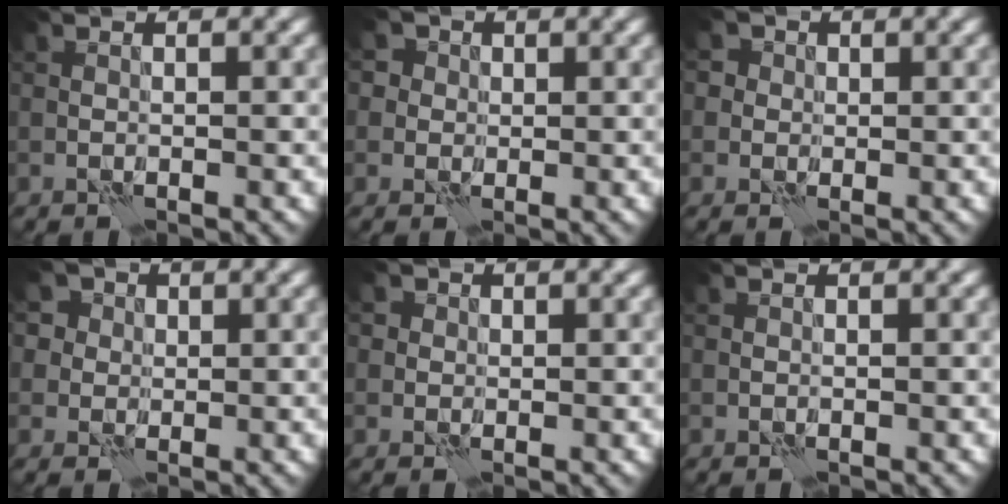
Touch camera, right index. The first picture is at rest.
{"total": 4.0, "force": [1.8, 3.3, 1.3], "torque": [-0.012, 0.016, 0.007]}
{"total": 3.3, "force": [1.3, 2.8, 1.0], "torque": [-0.003, 0.014, 0.000]}
{"total": 5.5, "force": [2.6, 4.4, 2.0], "torque": [-0.035, 0.017, 0.022]}
{"total": 2.1, "force": [0.9, 1.8, 0.6], "torque": [-0.002, 0.009, 0.005]}
{"total": 0.0}